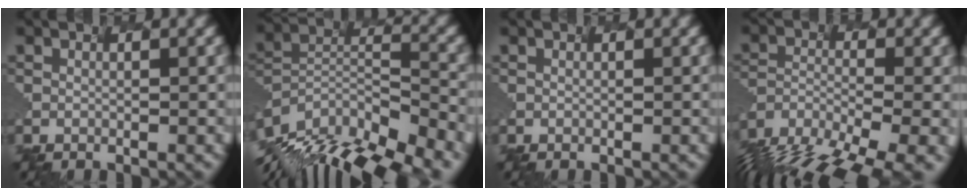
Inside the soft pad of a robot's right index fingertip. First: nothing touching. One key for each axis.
{"total": 14.0, "fx": -12.1, "fy": 4.0, "fz": 5.6, "tx": -0.136, "ty": 0.004, "tz": -0.164}
{"total": 0.0}
{"total": 13.7, "fx": -12.0, "fy": 3.1, "fz": 5.9, "tx": -0.153, "ty": -0.034, "tz": -0.155}